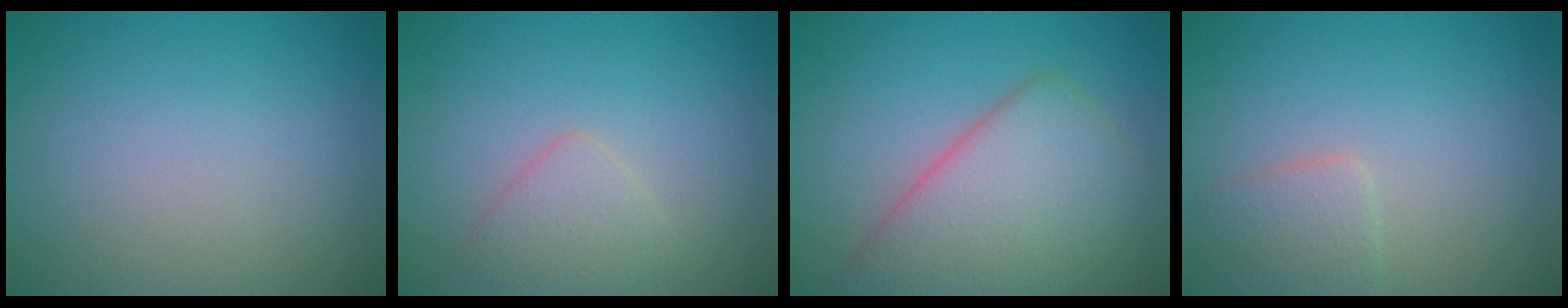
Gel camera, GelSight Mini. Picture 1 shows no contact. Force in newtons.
{"total": 2.3, "press": 2.3, "slide": 0.1}
{"total": 7.3, "press": 7.3, "slide": 0.5}
{"total": 2.1, "press": 2.1, "slide": 0.1}